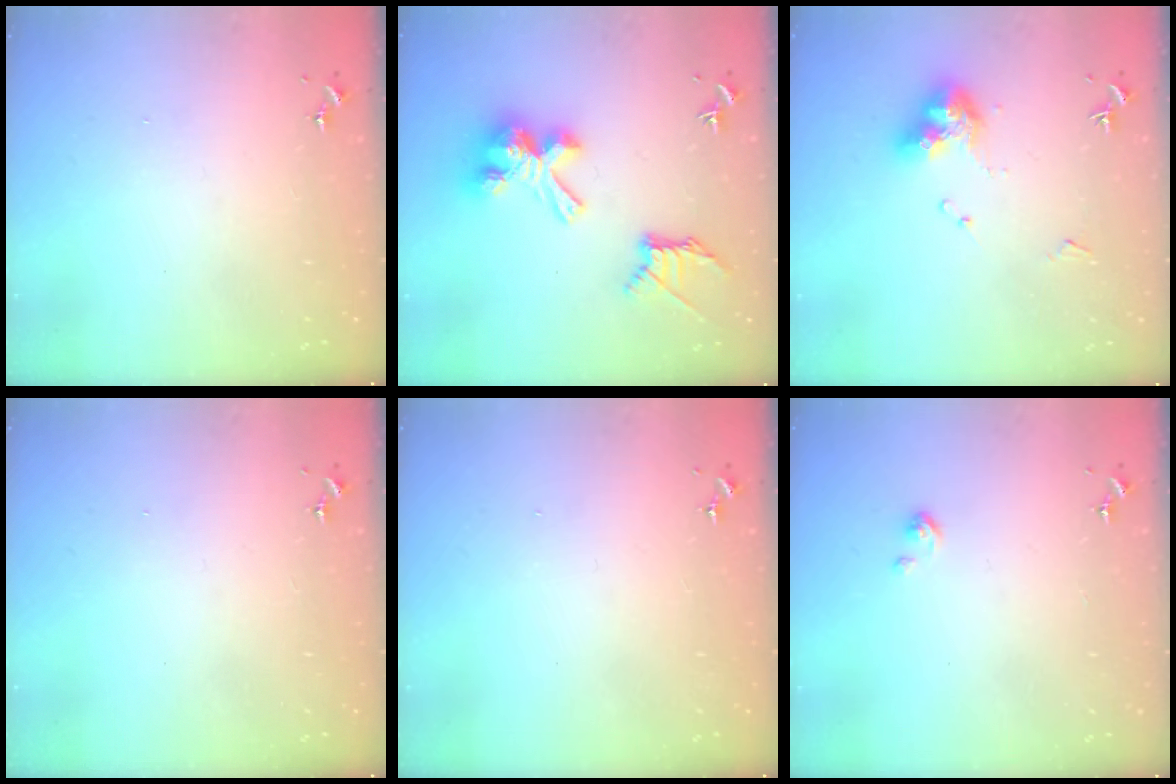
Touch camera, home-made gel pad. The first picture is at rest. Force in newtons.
{"total": 18.2, "press": 18.2, "slide": 1.1}
{"total": 11.1, "press": 11.1, "slide": 1.0}
{"total": 0.0}
{"total": 0.0}
{"total": 3.0, "press": 3.0, "slide": 0.3}